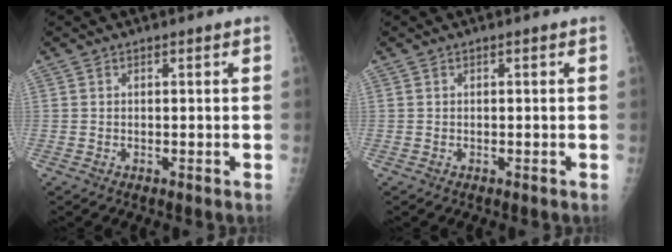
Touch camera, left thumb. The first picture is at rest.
{"total": 0.0}